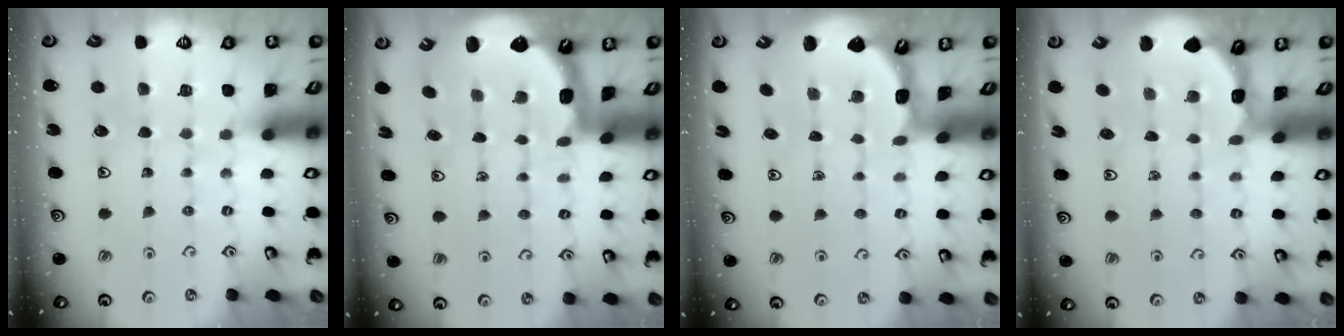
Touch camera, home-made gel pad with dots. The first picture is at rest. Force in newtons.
{"total": 2.7, "press": 1.4, "slide": 2.3}
{"total": 1.4, "press": 1.4, "slide": 0.1}
{"total": 1.8, "press": 1.8, "slide": 0.3}